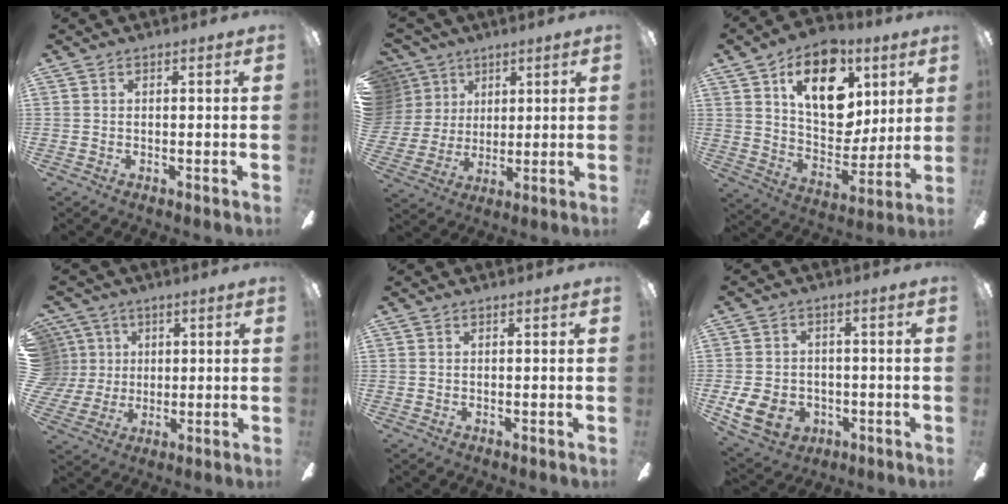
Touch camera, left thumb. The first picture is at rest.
{"total": 9.4, "force": [4.6, 8.2, 1.0], "torque": [-0.046, -0.022, 0.097]}
{"total": 19.9, "force": [9.2, 12.5, 12.5], "torque": [-0.182, -0.028, 0.163]}
{"total": 8.5, "force": [2.4, 8.0, 1.3], "torque": [-0.050, -0.002, 0.052]}
{"total": 0.0}
{"total": 9.5, "force": [-2.9, 7.5, 5.1], "torque": [-0.122, 0.013, -0.053]}